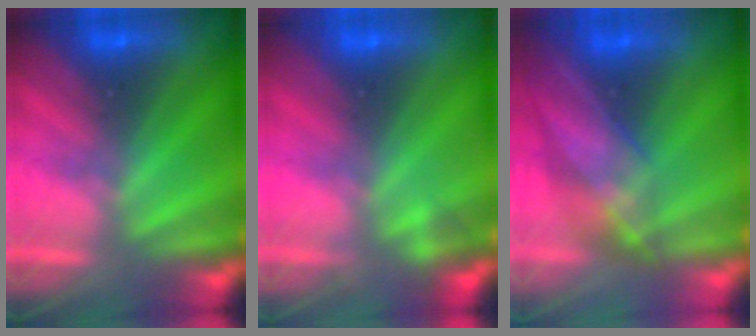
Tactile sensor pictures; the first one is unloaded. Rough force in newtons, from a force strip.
{"total": 2.2}
{"total": 4.3}